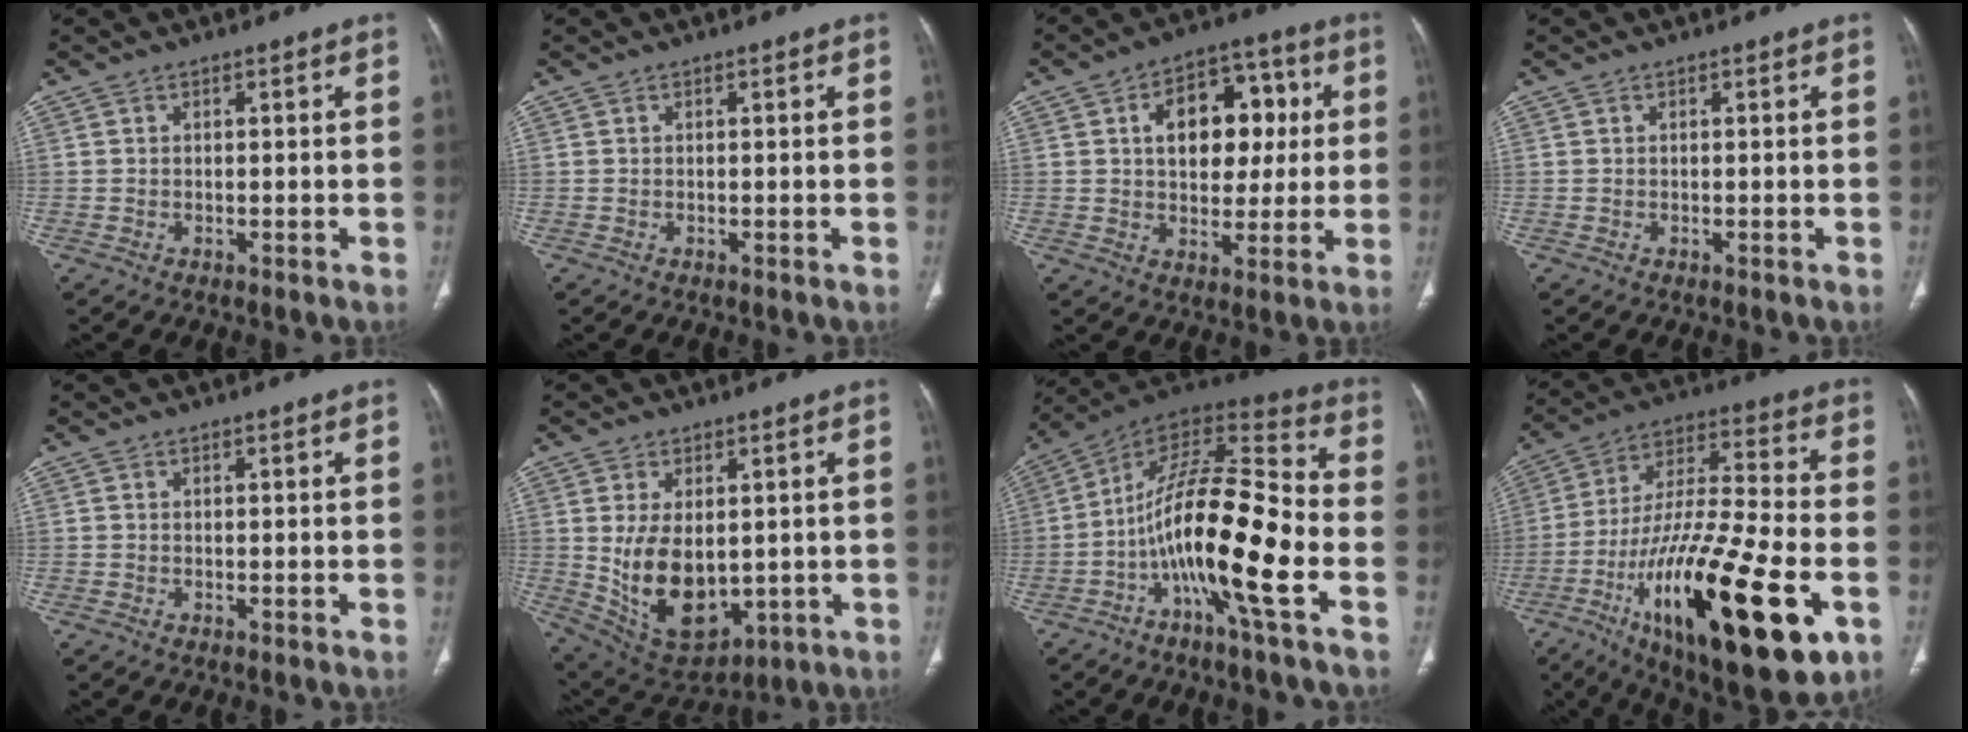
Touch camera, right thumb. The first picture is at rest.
{"total": 0.0}
{"total": 14.8, "force": [3.0, 10.0, 10.5], "torque": [-0.106, 0.017, 0.043]}
{"total": 0.0}
{"total": 0.0}
{"total": 14.5, "force": [-0.2, 8.8, 11.5], "torque": [-0.178, -0.013, 0.032]}
{"total": 19.3, "force": [-6.5, 3.7, 17.8], "torque": [-0.327, 0.063, -0.119]}
{"total": 31.9, "force": [-11.5, 9.9, 28.1], "torque": [-0.479, 0.033, -0.179]}